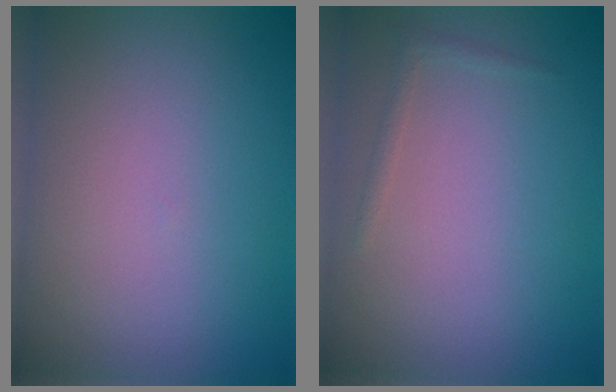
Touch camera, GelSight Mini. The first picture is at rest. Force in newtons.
{"total": 0.8, "press": 0.8, "slide": 0.1}